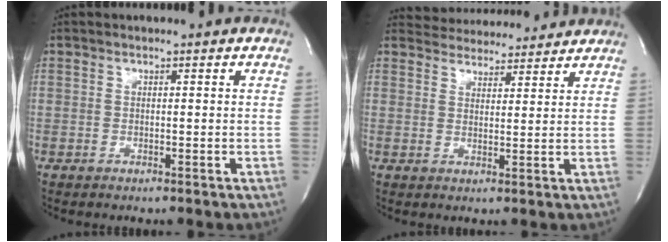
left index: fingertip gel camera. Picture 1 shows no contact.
{"total": 9.6, "force": [9.2, 2.3, 1.4], "torque": [-0.016, 0.015, 0.121]}